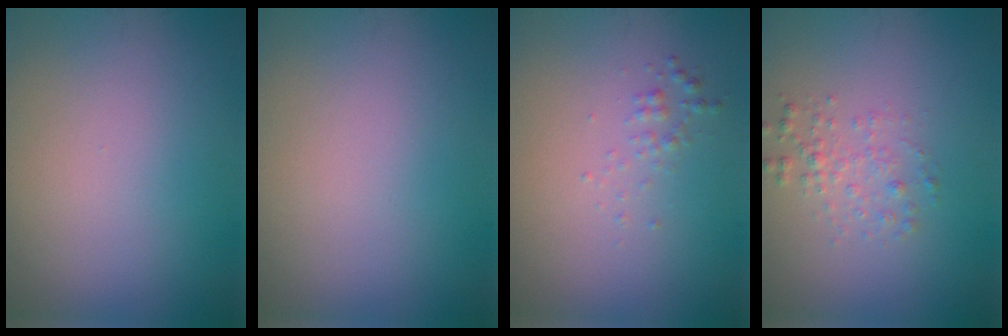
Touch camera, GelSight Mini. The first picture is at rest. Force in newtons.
{"total": 0.0}
{"total": 0.9, "press": 0.9, "slide": 0.0}
{"total": 1.6, "press": 1.6, "slide": 0.1}